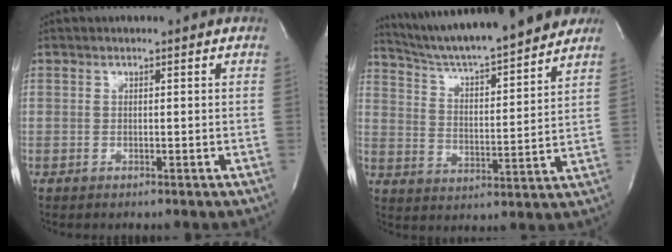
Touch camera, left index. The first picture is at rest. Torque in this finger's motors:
{"motor_torque": [0.21, -0.31, 0.29, 0.07]}